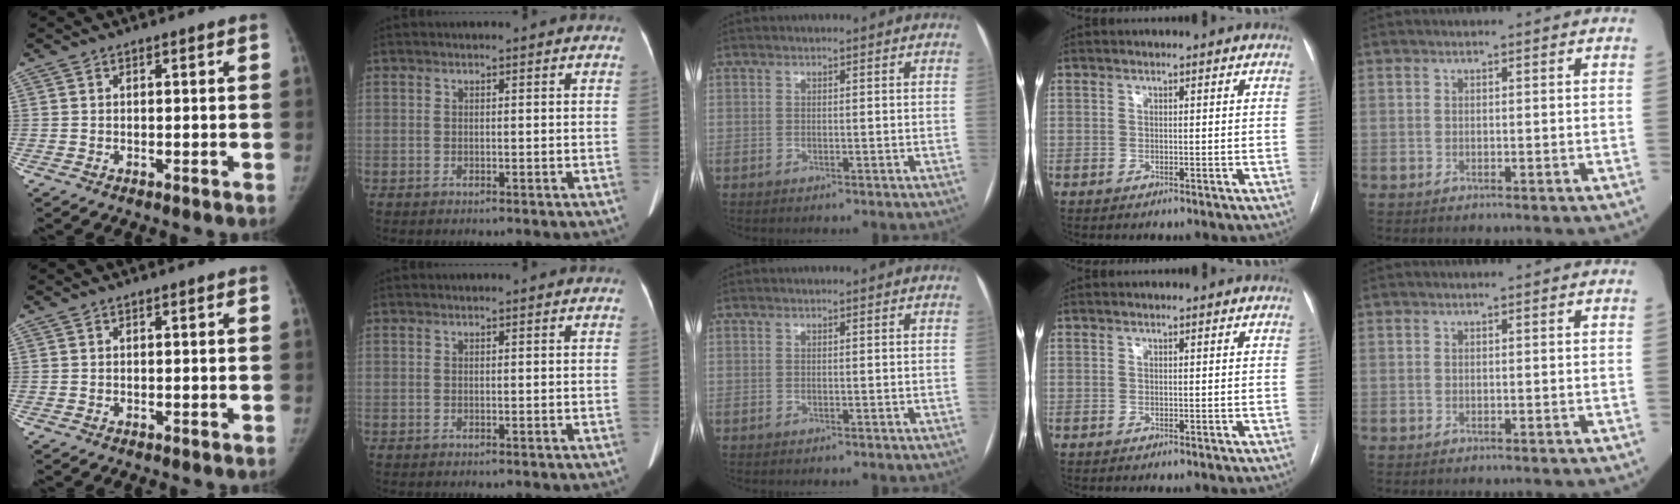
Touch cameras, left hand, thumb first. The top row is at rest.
{}